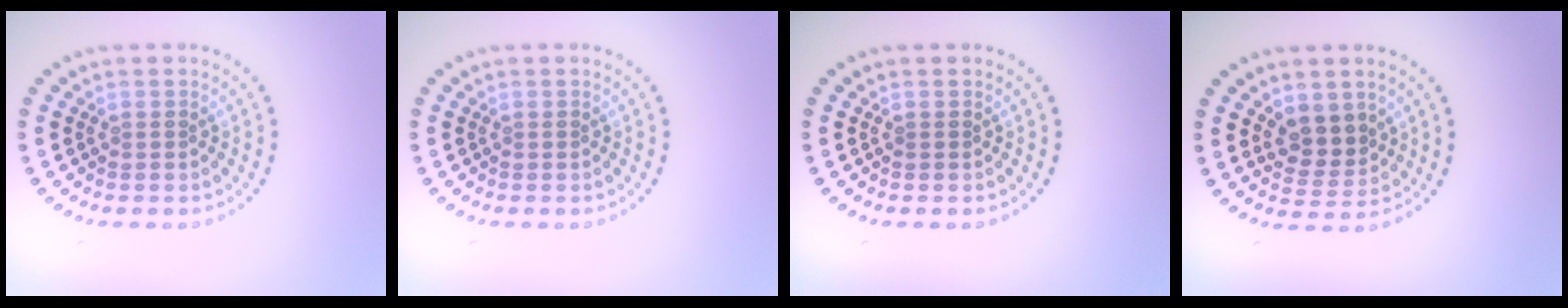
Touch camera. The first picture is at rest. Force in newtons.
{"total": 0.0}
{"total": 0.0}
{"total": 2.9, "press": 2.5, "slide": 1.3}